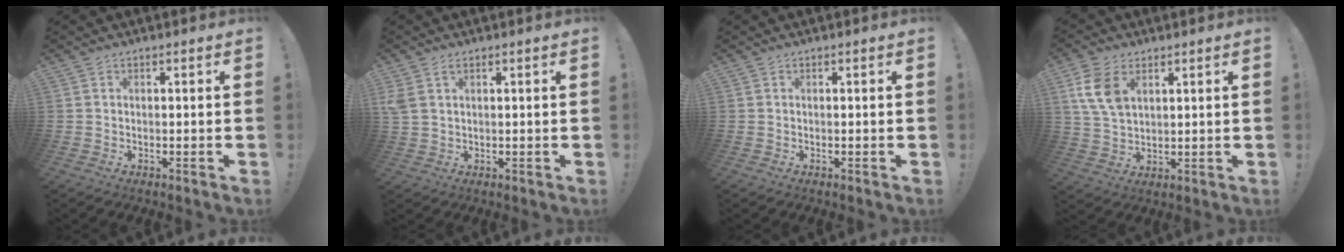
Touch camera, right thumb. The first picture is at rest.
{"total": 3.2, "force": [1.7, 1.8, 2.1], "torque": [-0.040, -0.002, 0.033]}
{"total": 0.0}
{"total": 9.7, "force": [4.3, 6.0, 6.2], "torque": [-0.127, -0.006, 0.083]}